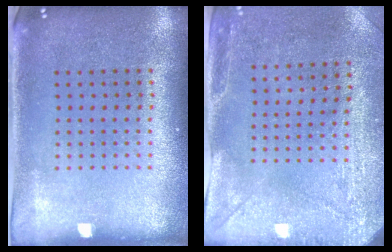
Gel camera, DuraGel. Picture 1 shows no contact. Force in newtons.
{"total": 3.0, "press": 2.4, "slide": 1.8}